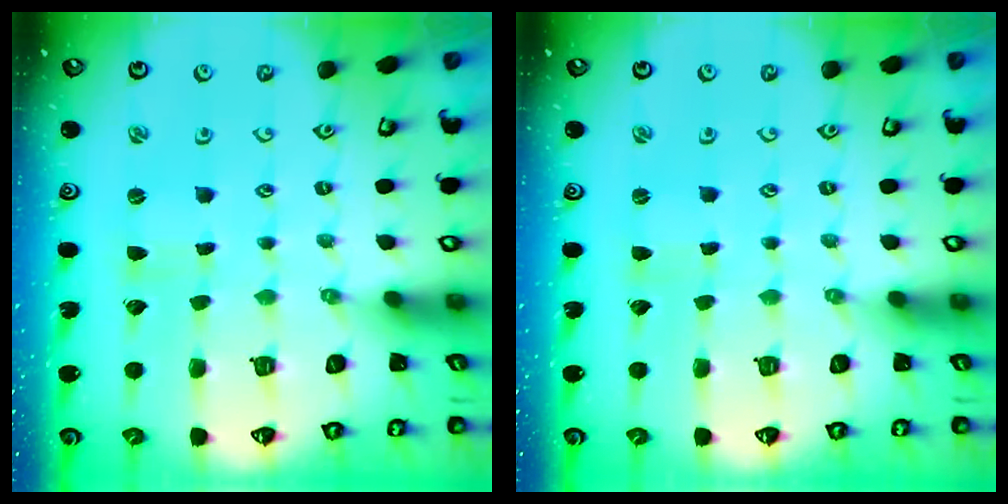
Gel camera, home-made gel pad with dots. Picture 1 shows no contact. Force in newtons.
{"total": 0.0}